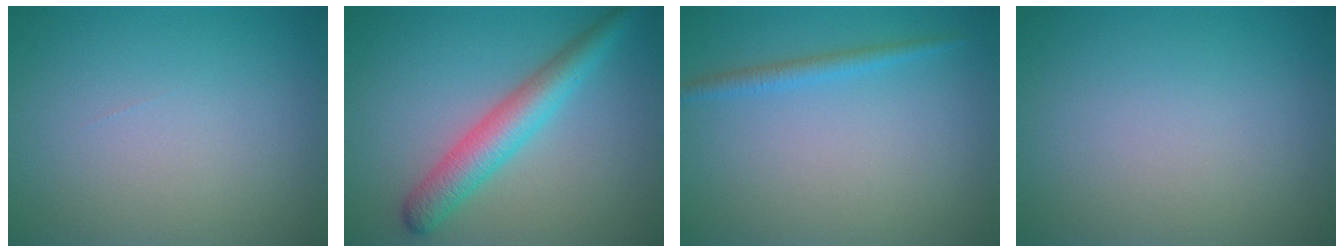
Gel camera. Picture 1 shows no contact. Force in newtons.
{"total": 4.5, "press": 4.5, "slide": 0.1}
{"total": 1.5, "press": 1.5, "slide": 0.1}
{"total": 0.0}